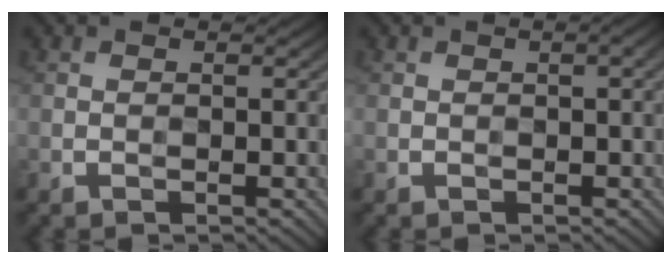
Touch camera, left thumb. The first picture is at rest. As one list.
[{"total": 2.4, "force": [0.2, 0.8, 2.2], "torque": [-0.030, 0.001, 0.006]}]